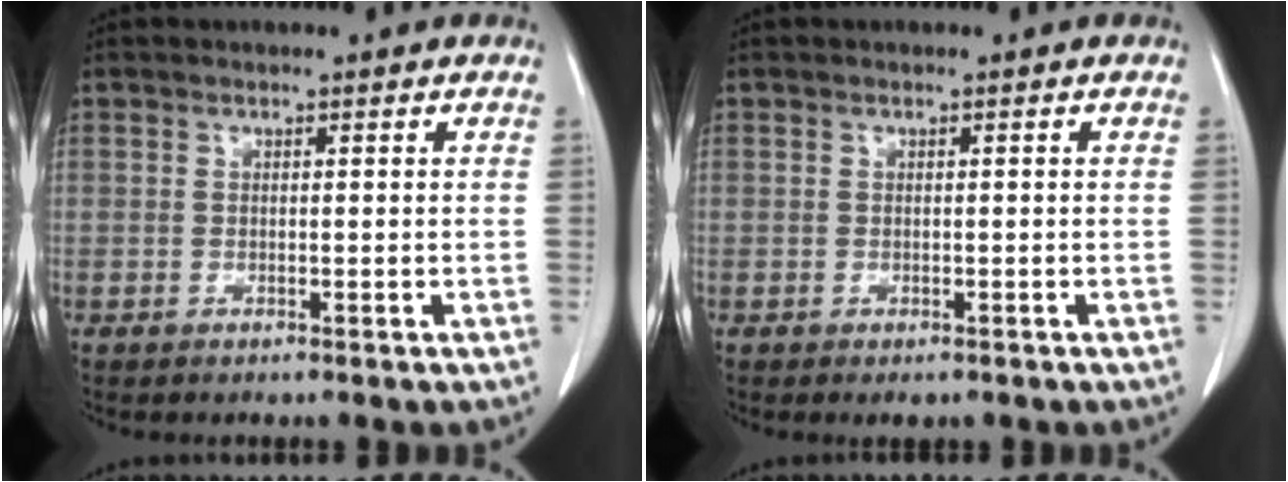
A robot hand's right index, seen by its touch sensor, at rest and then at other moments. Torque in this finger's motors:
{"motor_torque": [-0.08, 0.02, -0.04, -0.02]}